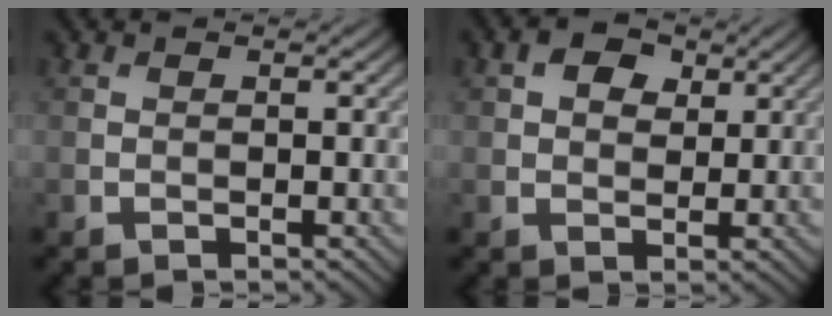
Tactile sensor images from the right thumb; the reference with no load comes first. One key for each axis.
{"total": 3.8, "fx": 1.7, "fy": 2.5, "fz": 2.2, "tx": -0.044, "ty": 0.002, "tz": 0.027}